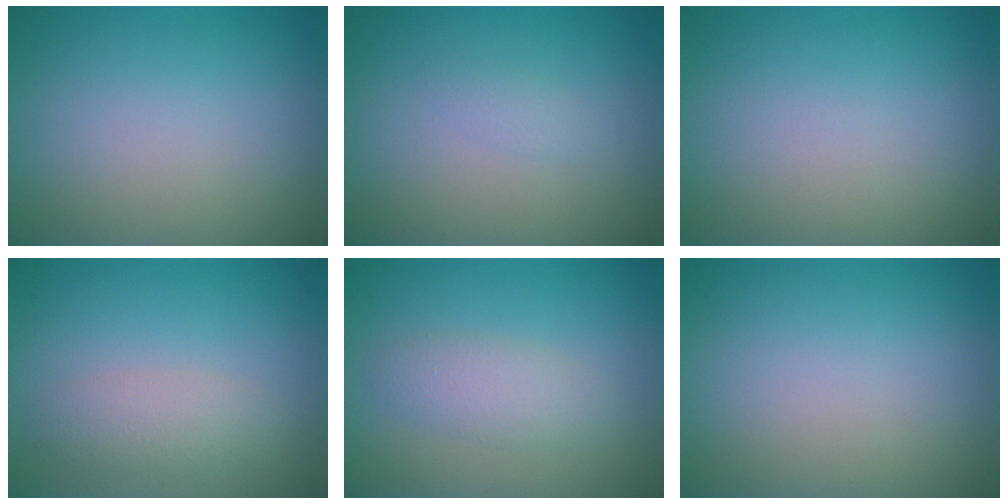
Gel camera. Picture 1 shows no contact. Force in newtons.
{"total": 0.9, "press": 0.9, "slide": 0.1}
{"total": 0.0}
{"total": 2.3, "press": 2.3, "slide": 0.2}
{"total": 2.5, "press": 2.5, "slide": 0.1}
{"total": 0.0}